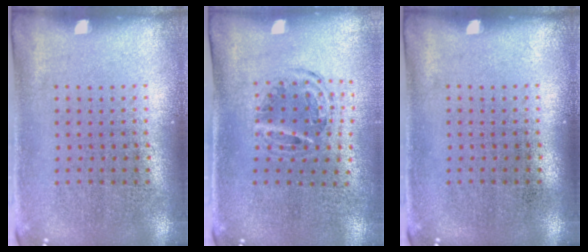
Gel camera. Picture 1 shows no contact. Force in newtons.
{"total": 0.9, "press": 0.9, "slide": 0.1}
{"total": 0.0}